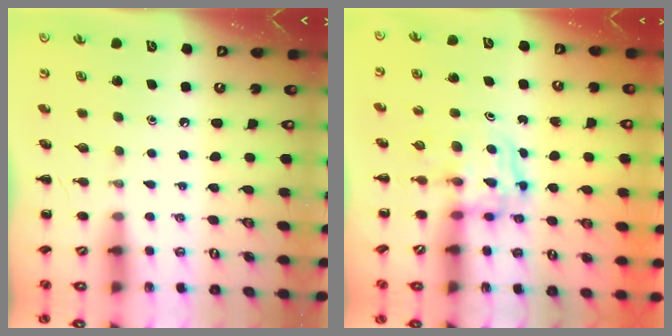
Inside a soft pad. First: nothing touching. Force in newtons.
{"total": 3.6, "press": 3.6, "slide": 0.2}